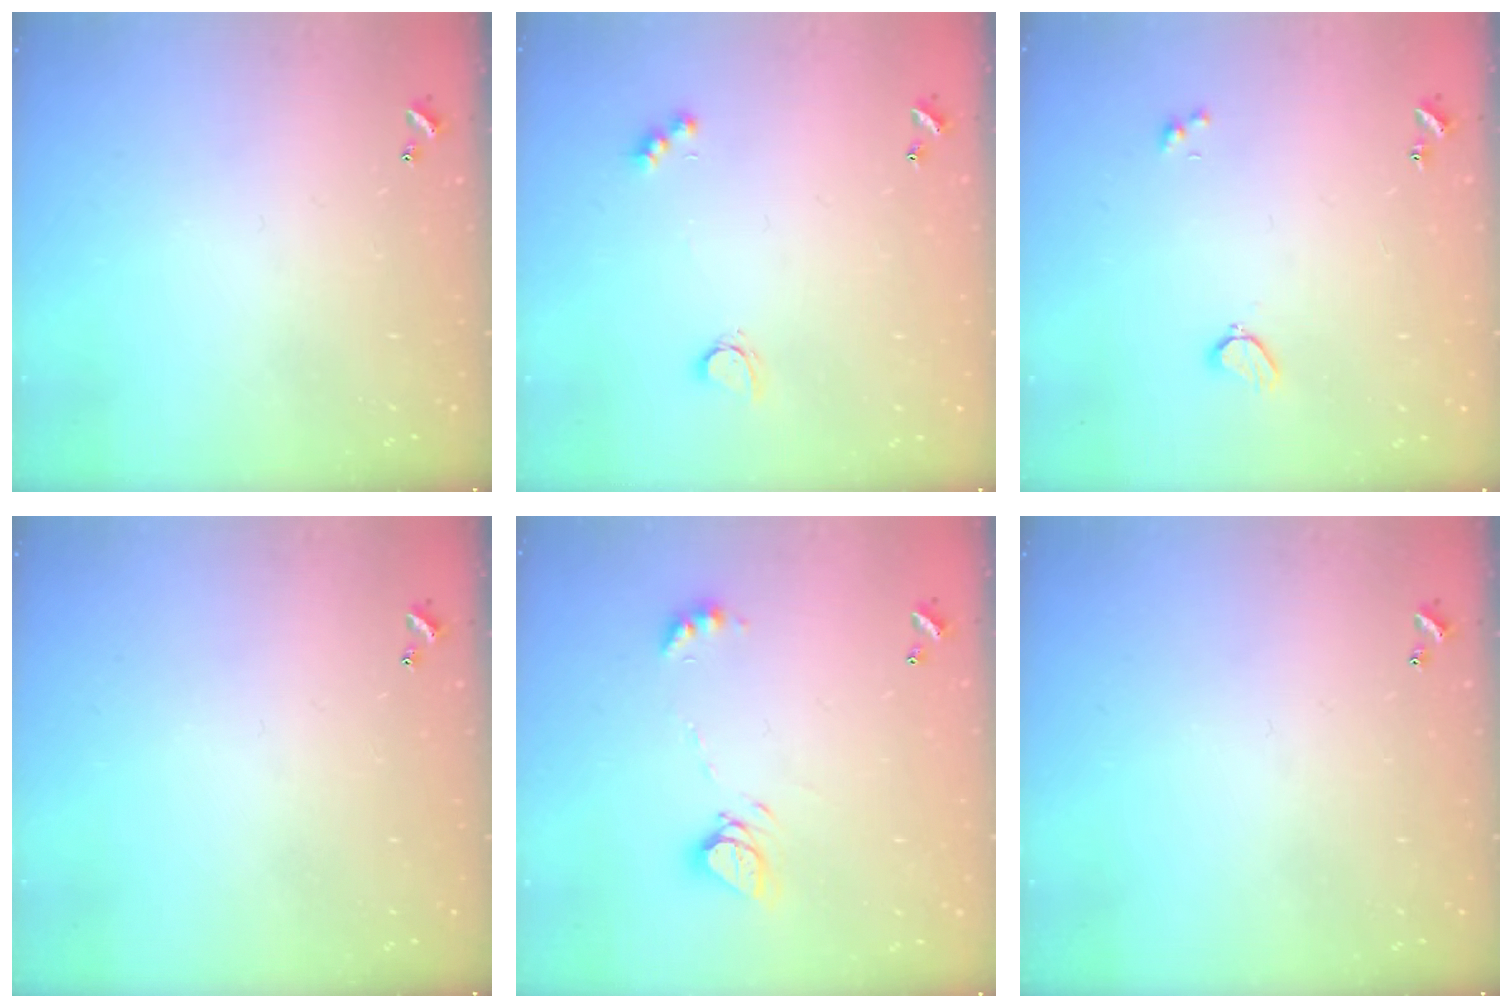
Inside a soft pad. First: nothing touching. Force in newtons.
{"total": 2.9, "press": 2.9, "slide": 0.5}
{"total": 2.3, "press": 2.2, "slide": 0.7}
{"total": 0.0}
{"total": 8.6, "press": 8.6, "slide": 1.0}
{"total": 0.0}